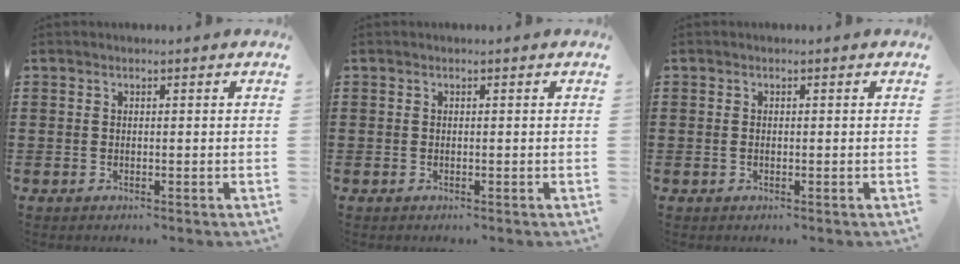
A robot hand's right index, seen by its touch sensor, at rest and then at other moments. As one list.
[{"total": 0.0}, {"total": 0.6, "force": [-0.1, 0.2, 0.5], "torque": [-0.012, 0.000, -0.002]}]